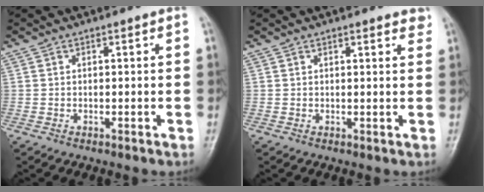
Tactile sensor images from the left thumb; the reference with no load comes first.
{"total": 2.5, "force": [1.9, 0.7, 1.5], "torque": [-0.006, -0.002, 0.020]}